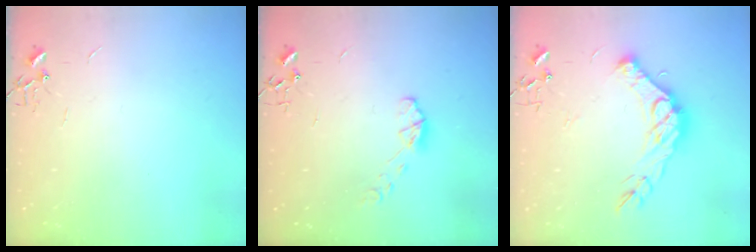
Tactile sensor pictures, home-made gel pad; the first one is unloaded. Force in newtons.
{"total": 5.7, "press": 5.7, "slide": 0.2}
{"total": 15.0, "press": 14.9, "slide": 1.7}